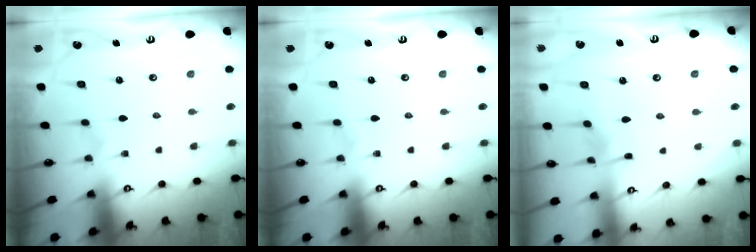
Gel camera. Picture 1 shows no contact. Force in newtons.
{"total": 0.0}
{"total": 2.8, "press": 2.8, "slide": 0.3}